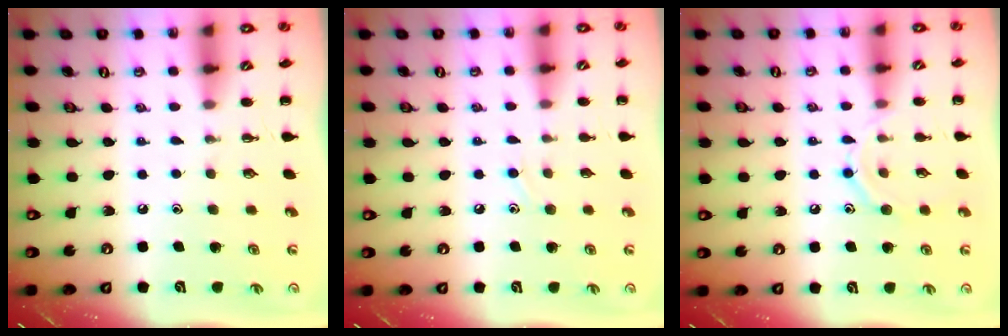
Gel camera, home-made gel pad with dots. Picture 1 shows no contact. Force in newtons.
{"total": 5.1, "press": 4.7, "slide": 1.8}
{"total": 9.8, "press": 9.7, "slide": 1.3}